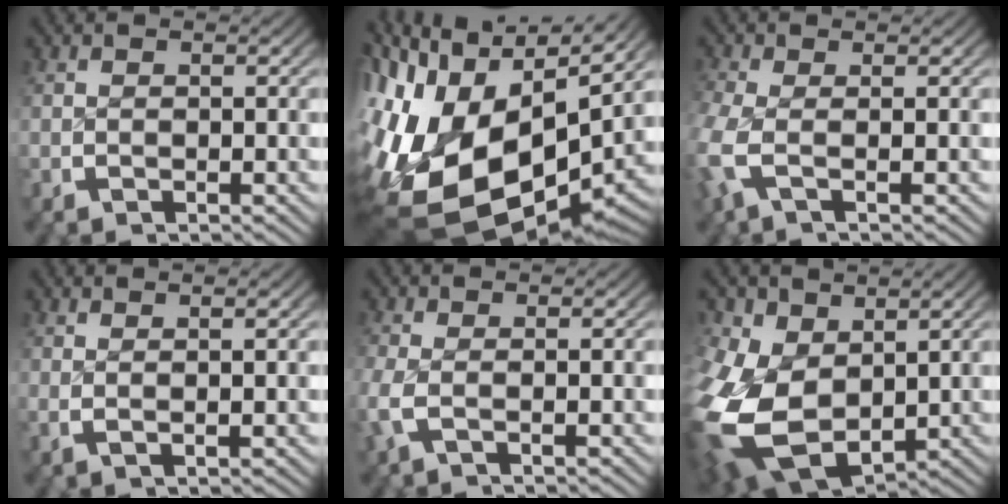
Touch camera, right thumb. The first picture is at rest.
{"total": 22.6, "force": [-2.4, 14.9, 16.9], "torque": [-0.357, -0.084, 0.005]}
{"total": 3.5, "force": [-0.7, 2.0, 2.8], "torque": [-0.101, -0.019, -0.006]}
{"total": 1.6, "force": [0.9, 0.0, 1.3], "torque": [-0.025, -0.003, 0.020]}
{"total": 2.4, "force": [-0.5, 1.2, 2.0], "torque": [-0.067, -0.011, -0.005]}
{"total": 14.5, "force": [-4.4, 10.8, 8.7], "torque": [-0.263, -0.099, -0.031]}